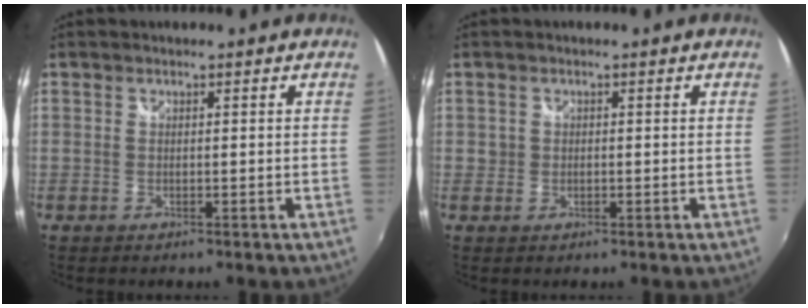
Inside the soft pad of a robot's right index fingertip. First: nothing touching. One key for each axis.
{"total": 1.6, "fx": 0.0, "fy": 1.5, "fz": 0.4, "tx": -0.006, "ty": 0.001, "tz": -0.001}